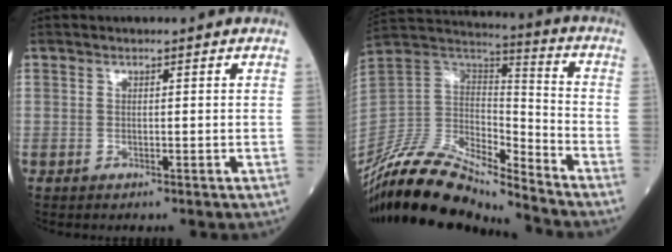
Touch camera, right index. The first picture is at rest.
{"total": 19.4, "force": [-17.6, 3.0, 7.5], "torque": [-0.156, 0.028, -0.329]}